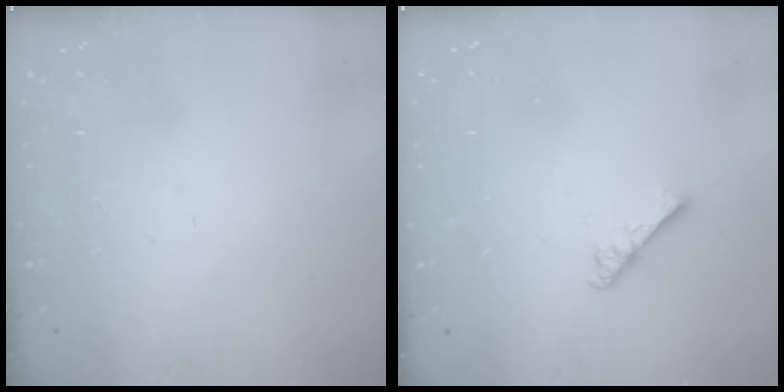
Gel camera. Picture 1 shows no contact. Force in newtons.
{"total": 4.0, "press": 4.0, "slide": 0.5}